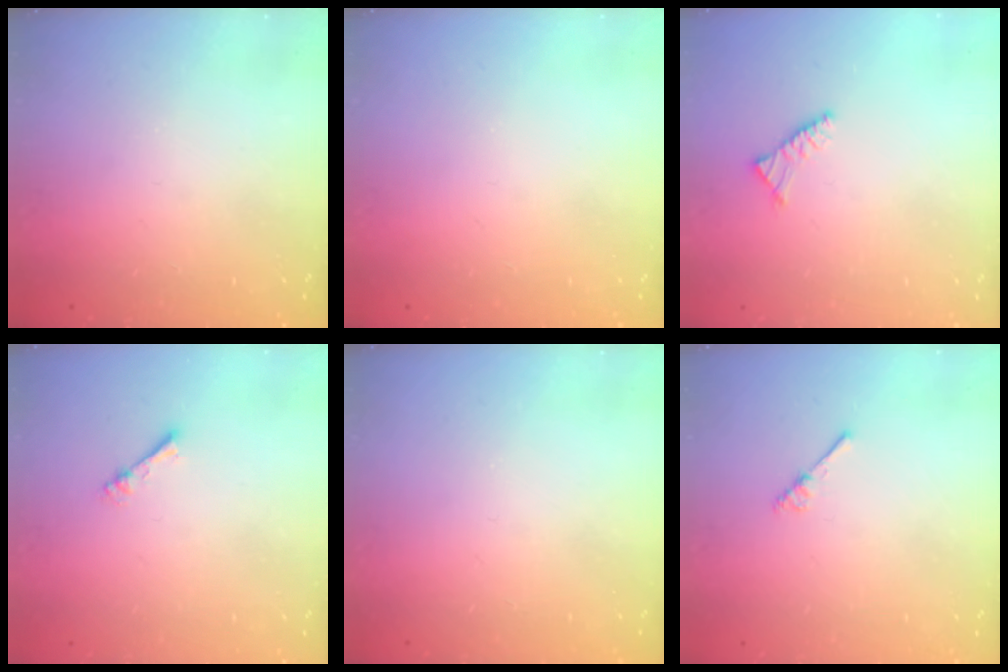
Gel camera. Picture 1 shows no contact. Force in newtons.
{"total": 0.0}
{"total": 3.1, "press": 3.0, "slide": 0.7}
{"total": 1.7, "press": 1.7, "slide": 0.2}
{"total": 0.0}
{"total": 3.0, "press": 3.0, "slide": 0.3}